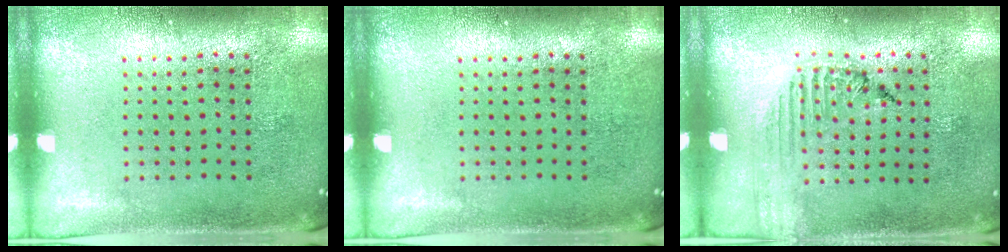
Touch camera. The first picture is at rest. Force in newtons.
{"total": 0.0}
{"total": 1.3, "press": 1.3, "slide": 0.2}